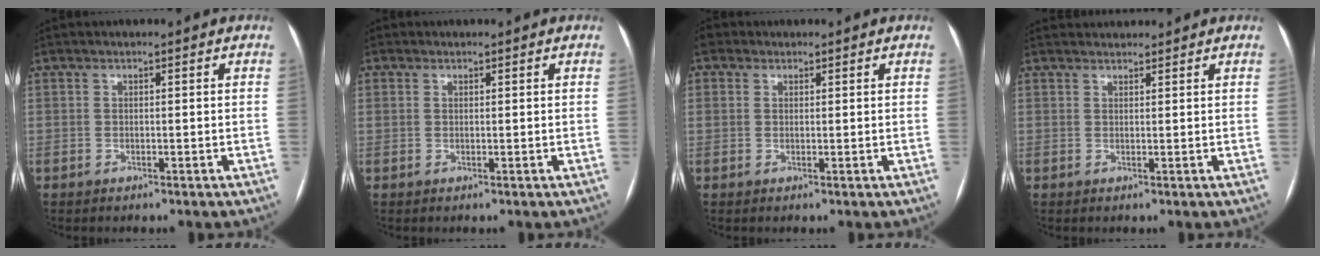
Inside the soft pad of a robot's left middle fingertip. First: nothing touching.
{"total": 3.0, "force": [-1.5, -2.3, -1.2], "torque": [0.041, -0.017, -0.031]}
{"total": 1.3, "force": [-0.8, -0.7, -0.8], "torque": [0.030, -0.005, -0.015]}
{"total": 3.1, "force": [3.0, 0.6, 0.2], "torque": [-0.004, 0.031, 0.047]}